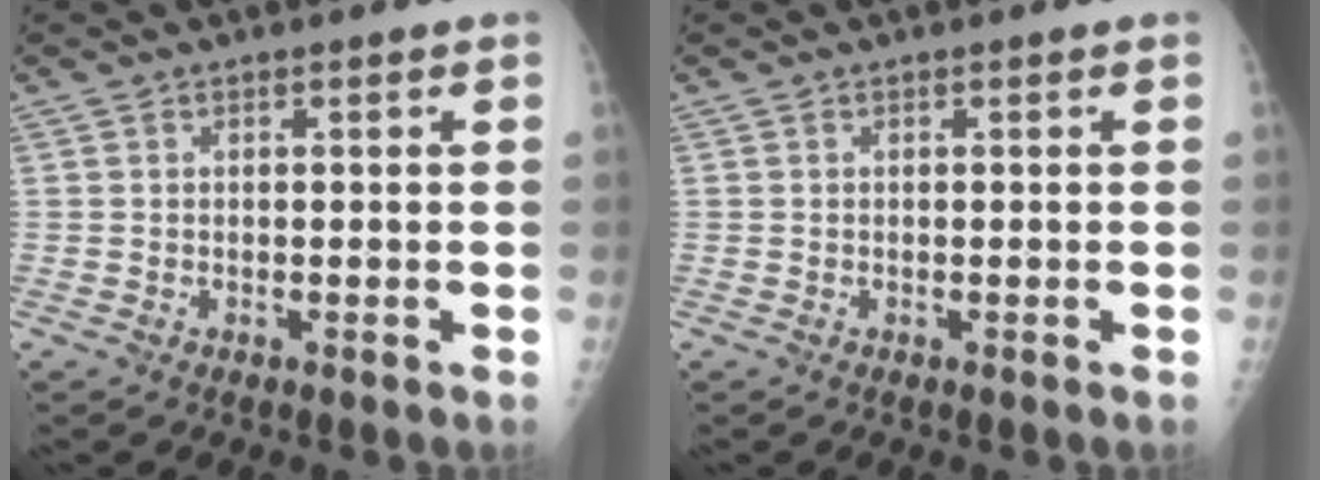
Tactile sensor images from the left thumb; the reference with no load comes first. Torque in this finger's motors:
{"motor_torque": [0.00, 0.00, -0.04, -0.04, 0.00]}